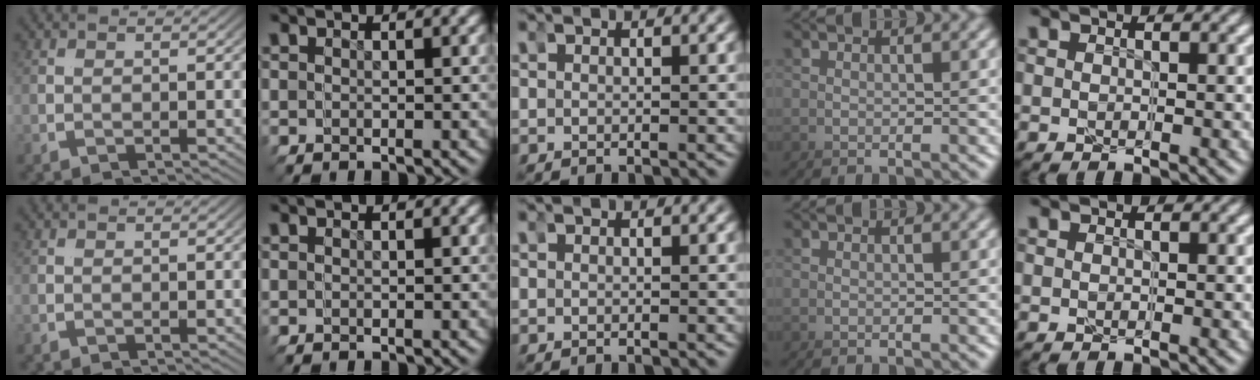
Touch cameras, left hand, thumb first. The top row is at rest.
{}